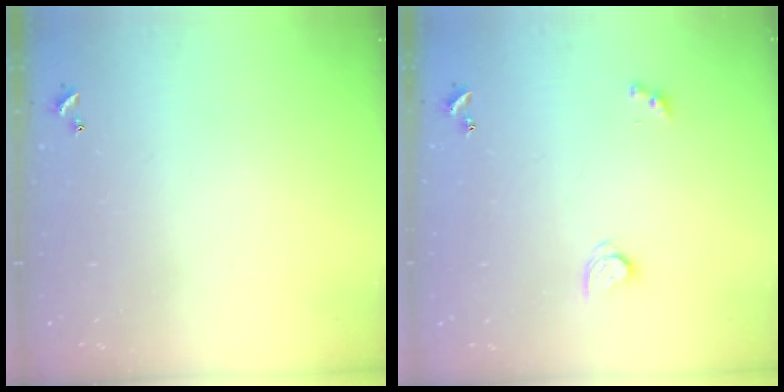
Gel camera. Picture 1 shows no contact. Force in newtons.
{"total": 2.1, "press": 2.1, "slide": 0.3}